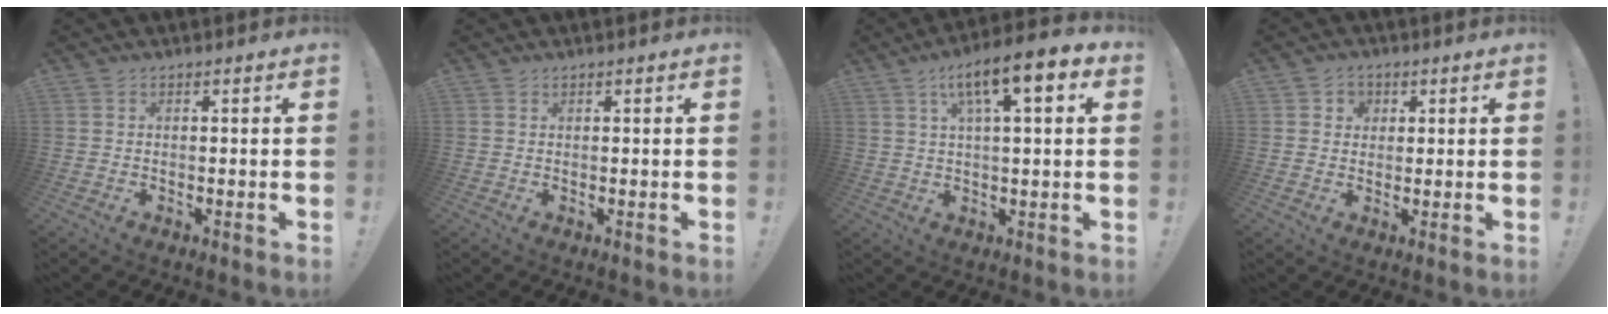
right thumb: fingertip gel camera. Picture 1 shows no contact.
{"total": 0.5, "force": [0.5, 0.2, 0.1], "torque": [0.006, -0.003, 0.007]}
{"total": 11.4, "force": [4.5, 2.7, 10.1], "torque": [-0.150, -0.016, 0.068]}
{"total": 3.2, "force": [1.2, 2.9, 0.7], "torque": [-0.006, -0.005, 0.021]}